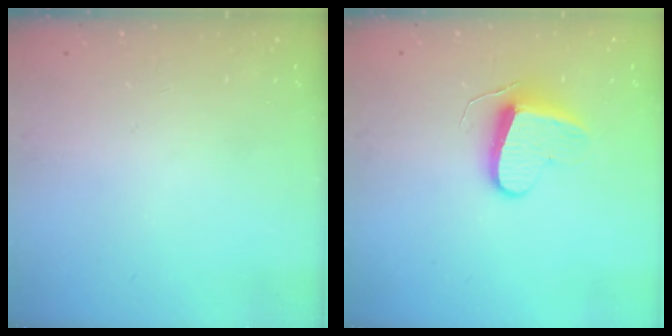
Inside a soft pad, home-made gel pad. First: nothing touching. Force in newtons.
{"total": 9.5, "press": 9.5, "slide": 0.4}